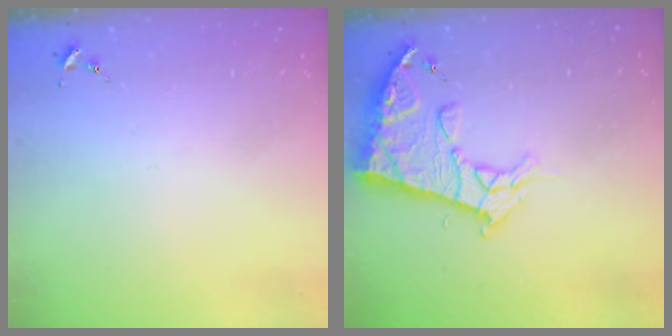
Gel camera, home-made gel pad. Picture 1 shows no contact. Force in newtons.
{"total": 14.1, "press": 14.0, "slide": 1.5}